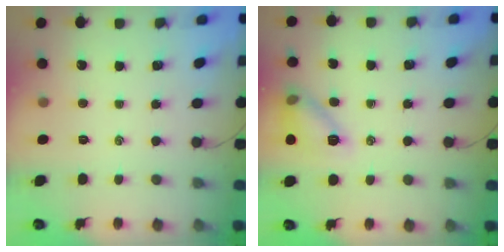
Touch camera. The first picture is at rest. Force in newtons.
{"total": 11.0, "press": 11.0, "slide": 0.3}